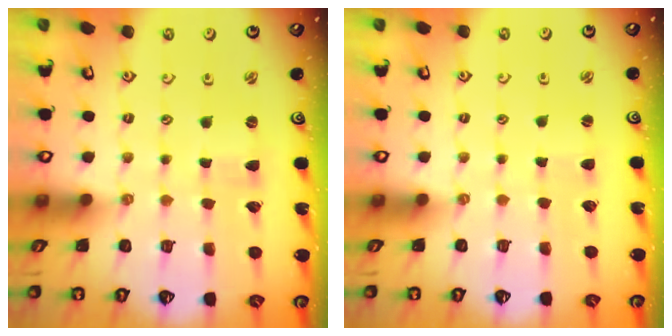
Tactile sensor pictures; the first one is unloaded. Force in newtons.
{"total": 0.9, "press": 0.8, "slide": 0.2}